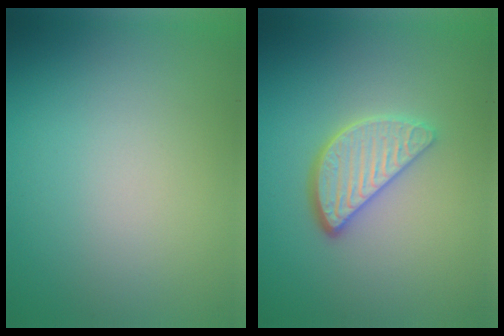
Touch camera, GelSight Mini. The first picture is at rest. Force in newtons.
{"total": 3.9, "press": 3.1, "slide": 2.4}